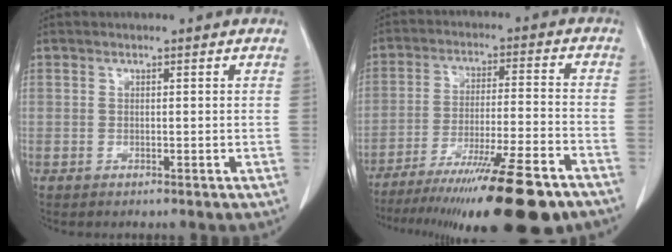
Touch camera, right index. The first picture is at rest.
{"total": 22.7, "force": [-17.5, 1.0, 14.3], "torque": [-0.182, -0.032, -0.271]}